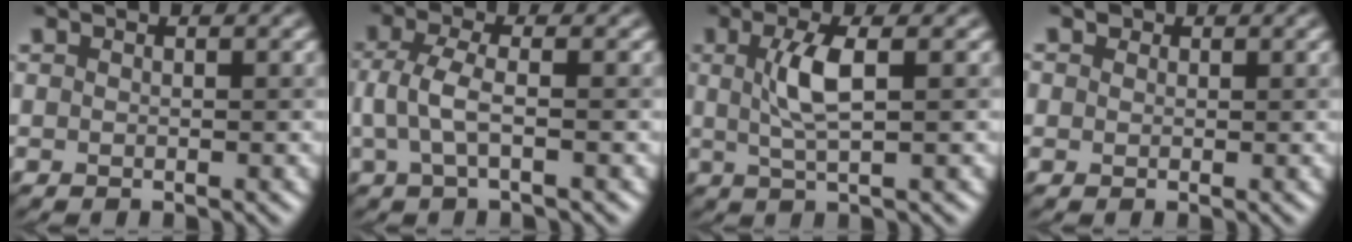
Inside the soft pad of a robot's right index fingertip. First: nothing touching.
{"total": 2.6, "force": [-0.2, 0.7, 2.5], "torque": [-0.055, 0.003, -0.005]}
{"total": 3.6, "force": [0.6, 0.7, 3.5], "torque": [-0.072, 0.004, 0.011]}
{"total": 1.5, "force": [0.8, 1.2, 0.4], "torque": [-0.004, 0.014, -0.004]}